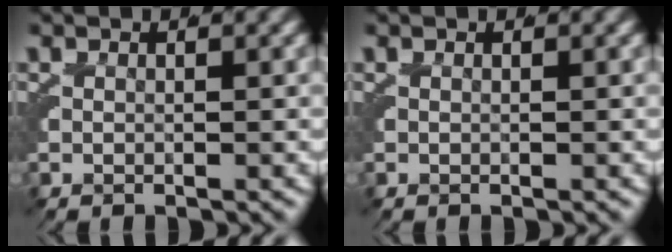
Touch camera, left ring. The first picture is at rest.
{"total": 0.0}